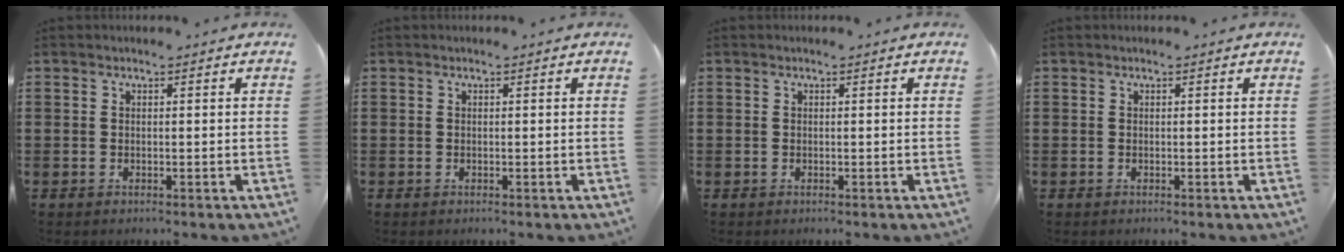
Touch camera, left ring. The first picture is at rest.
{"total": 0.0}
{"total": 0.0}
{"total": 0.0}